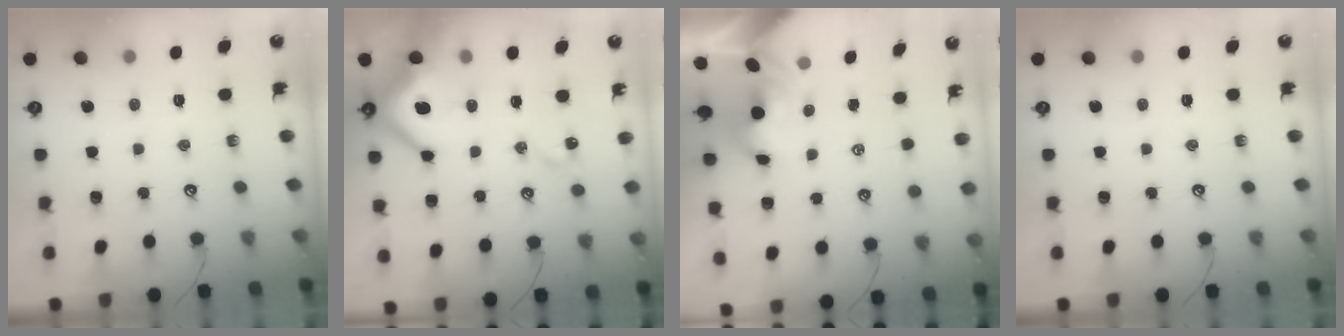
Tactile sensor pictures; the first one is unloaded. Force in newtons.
{"total": 16.4, "press": 16.3, "slide": 2.1}
{"total": 2.2, "press": 2.1, "slide": 0.7}
{"total": 0.0}